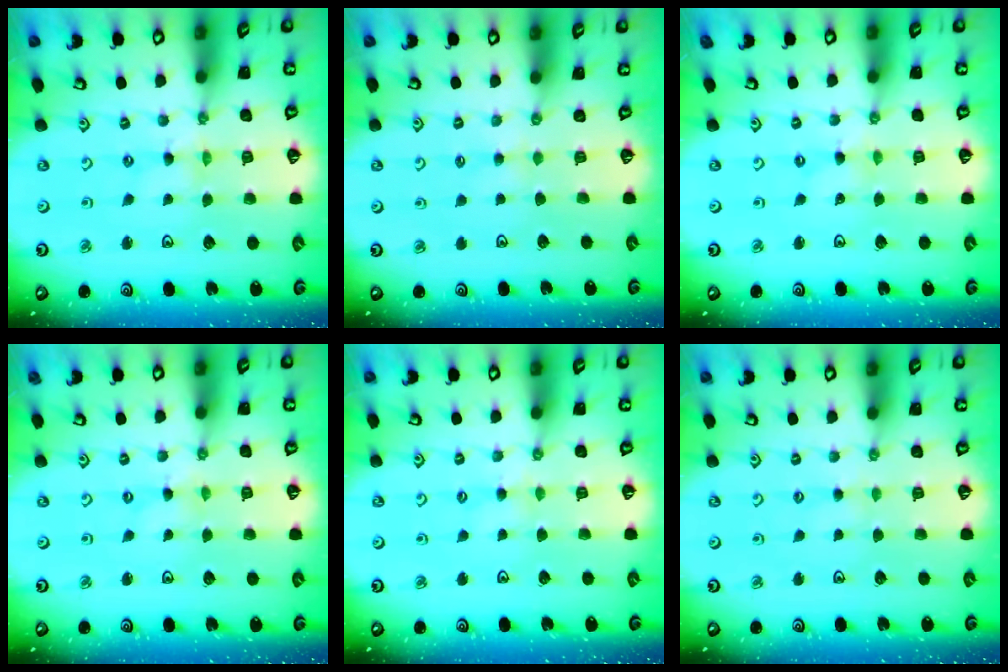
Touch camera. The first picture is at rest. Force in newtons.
{"total": 1.9, "press": 1.9, "slide": 0.3}
{"total": 0.0}
{"total": 0.0}
{"total": 2.0, "press": 2.0, "slide": 0.2}
{"total": 1.2, "press": 1.1, "slide": 0.3}